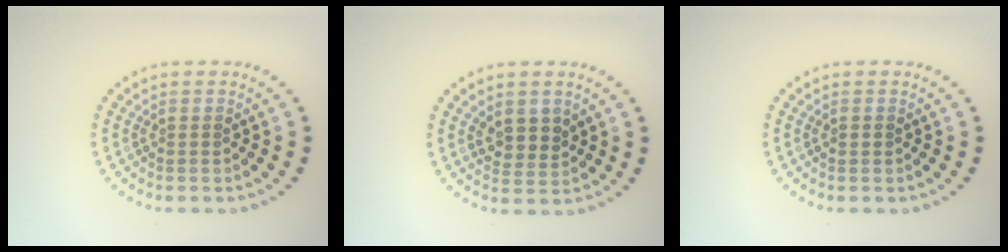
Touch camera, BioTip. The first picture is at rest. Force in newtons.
{"total": 2.4, "press": 2.2, "slide": 1.0}
{"total": 0.8, "press": 0.8, "slide": 0.1}